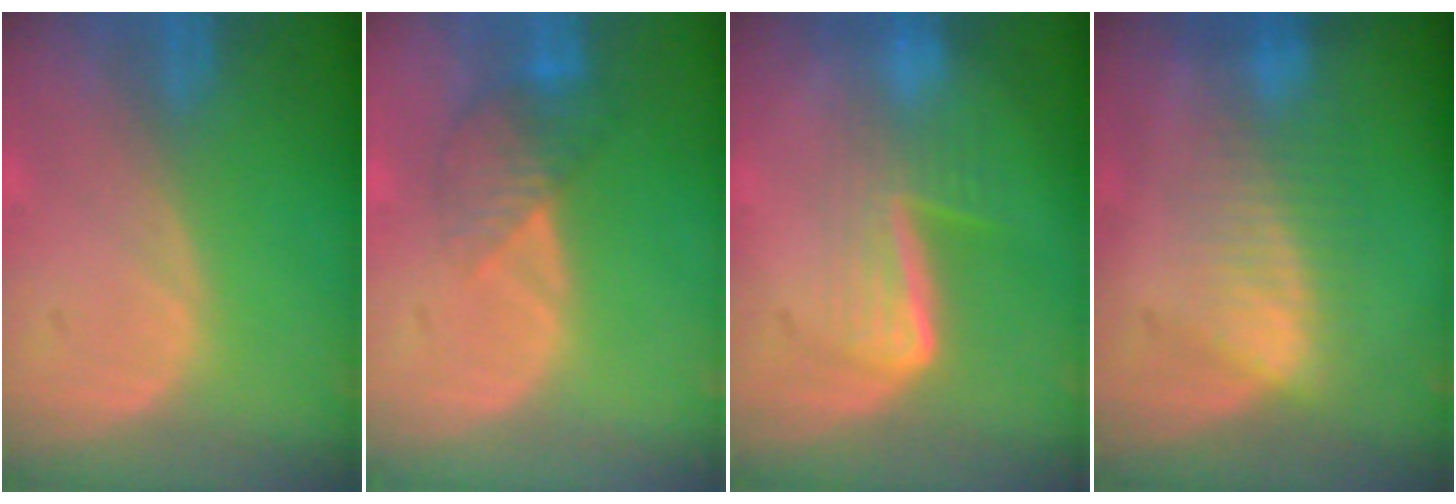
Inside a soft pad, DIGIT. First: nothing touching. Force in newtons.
{"total": 4.1, "press": 4.0, "slide": 1.2}
{"total": 6.7, "press": 5.7, "slide": 3.6}
{"total": 6.9, "press": 6.3, "slide": 2.7}